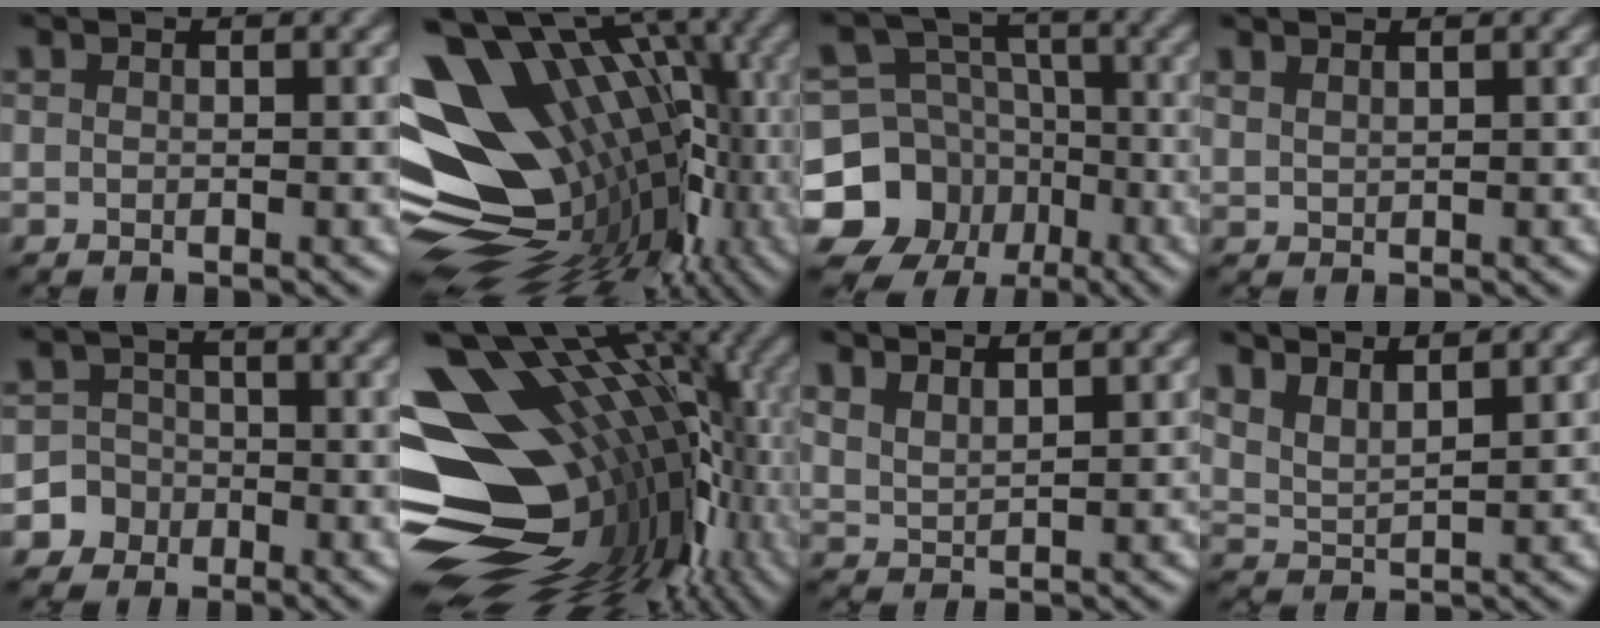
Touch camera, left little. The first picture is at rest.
{"total": 17.3, "force": [-0.9, 11.3, 13.0], "torque": [-0.197, 0.013, 0.003]}
{"total": 10.7, "force": [-5.0, 9.0, 3.0], "torque": [-0.063, -0.008, -0.108]}
{"total": 1.0, "force": [0.9, 0.0, 0.2], "torque": [-0.013, 0.002, 0.026]}
{"total": 5.0, "force": [-2.6, 4.3, 0.2], "torque": [0.014, -0.001, -0.063]}
{"total": 19.0, "force": [-1.7, 12.0, 14.6], "torque": [-0.235, 0.022, -0.022]}
{"total": 2.4, "force": [2.2, 0.1, 0.8], "torque": [-0.021, 0.008, 0.047]}
{"total": 3.8, "force": [3.3, 0.6, 1.7], "torque": [-0.042, 0.006, 0.059]}